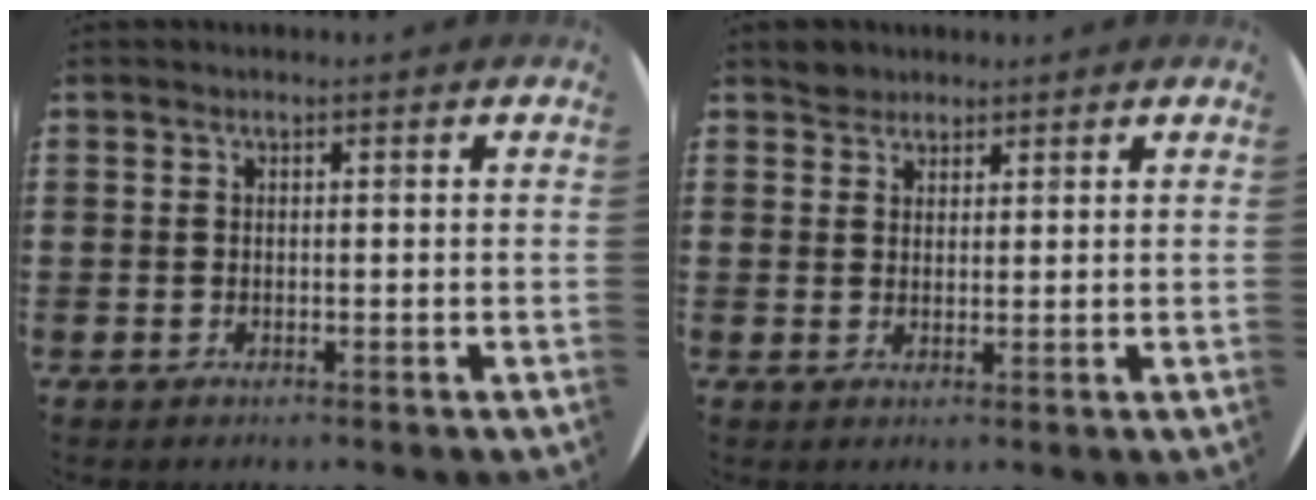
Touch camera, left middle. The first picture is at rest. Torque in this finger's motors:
{"motor_torque": [0.22, -0.18, 0.01, 0.00]}